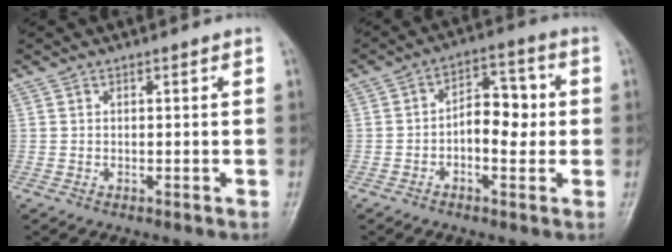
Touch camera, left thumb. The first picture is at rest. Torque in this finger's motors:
{"motor_torque": [0.08, 0.37, 0.38, 0.53, 0.07]}